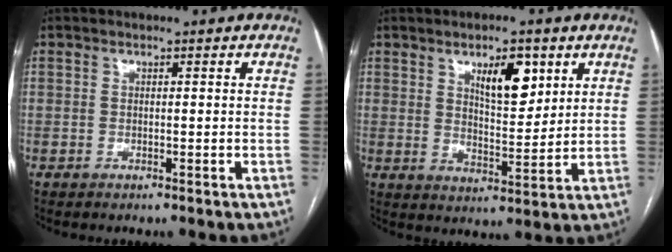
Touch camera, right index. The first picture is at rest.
{"total": 7.8, "force": [3.9, 2.8, 6.1], "torque": [-0.100, -0.001, 0.068]}